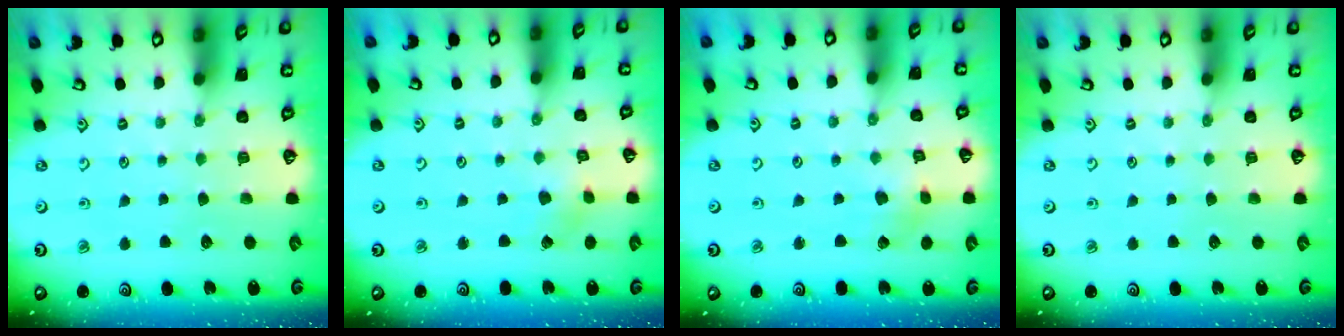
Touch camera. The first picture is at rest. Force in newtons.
{"total": 2.0, "press": 2.0, "slide": 0.1}
{"total": 2.3, "press": 2.3, "slide": 0.3}
{"total": 0.0}